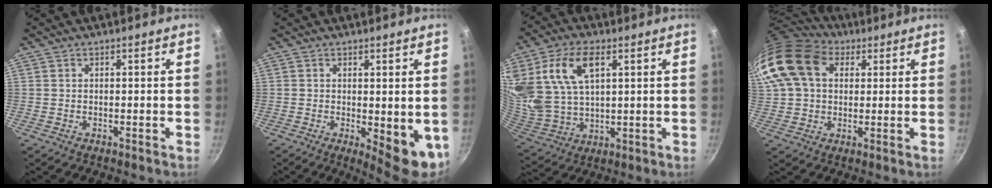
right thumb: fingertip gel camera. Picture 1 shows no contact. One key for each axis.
{"total": 7.6, "fx": -0.4, "fy": 2.9, "fz": 7.0, "tx": -0.073, "ty": -0.007, "tz": 0.003}
{"total": 18.1, "fx": 6.4, "fy": 10.9, "fz": 13.0, "tx": -0.261, "ty": -0.017, "tz": 0.134}
{"total": 18.9, "fx": 6.0, "fy": 13.8, "fz": 11.5, "tx": -0.244, "ty": 0.028, "tz": 0.097}